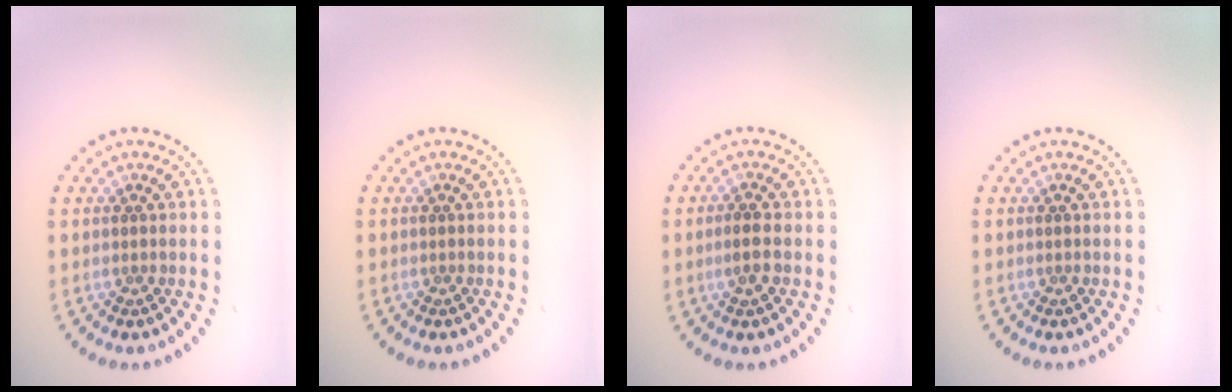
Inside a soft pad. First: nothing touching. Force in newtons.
{"total": 0.0}
{"total": 1.9, "press": 1.7, "slide": 0.7}
{"total": 0.0}